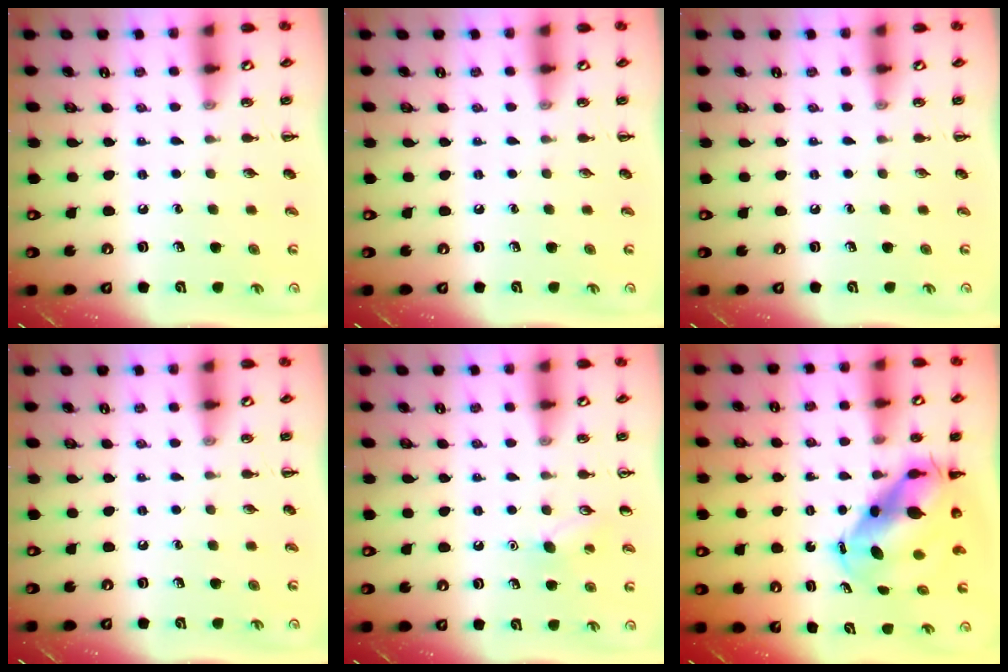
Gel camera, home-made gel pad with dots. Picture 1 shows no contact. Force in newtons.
{"total": 0.0}
{"total": 0.0}
{"total": 0.0}
{"total": 8.0, "press": 7.8, "slide": 1.9}
{"total": 9.2, "press": 8.9, "slide": 2.2}